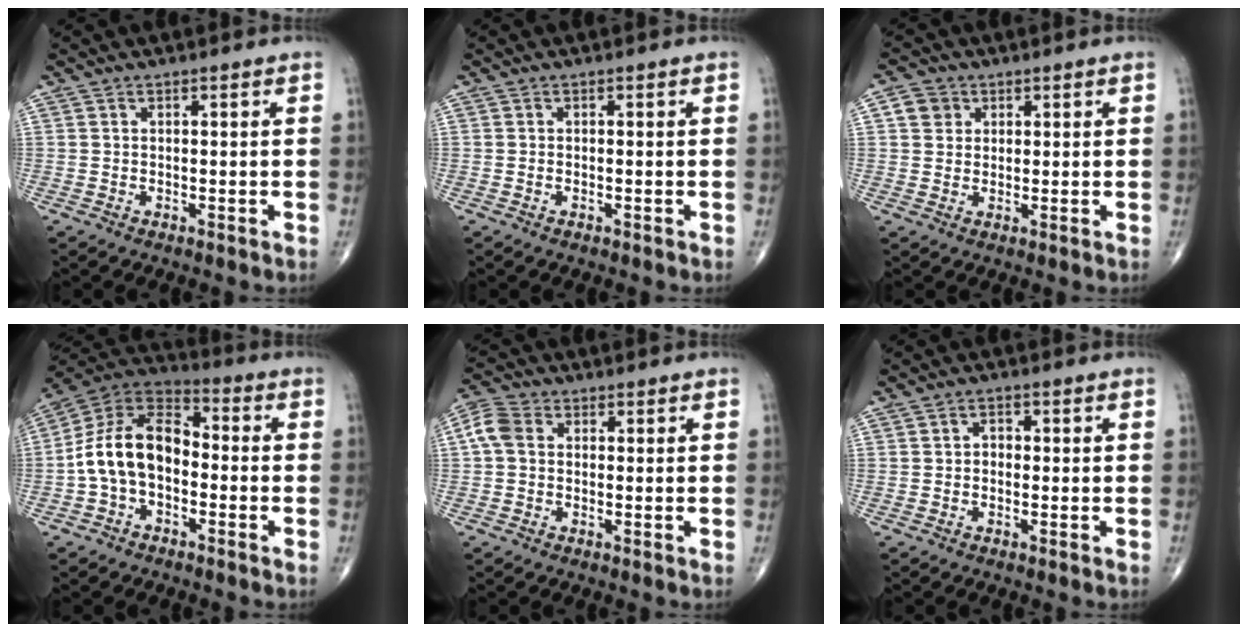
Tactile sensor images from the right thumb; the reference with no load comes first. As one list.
[{"total": 0.0}, {"total": 3.9, "force": [1.3, 3.5, 1.2], "torque": [-0.006, 0.001, 0.018]}, {"total": 13.9, "force": [-2.4, 9.0, 10.3], "torque": [-0.177, 0.046, -0.057]}, {"total": 5.2, "force": [0.5, 4.0, 3.3], "torque": [-0.075, 0.018, 0.002]}, {"total": 1.8, "force": [-0.1, 1.4, 1.1], "torque": [-0.003, 0.009, -0.008]}]